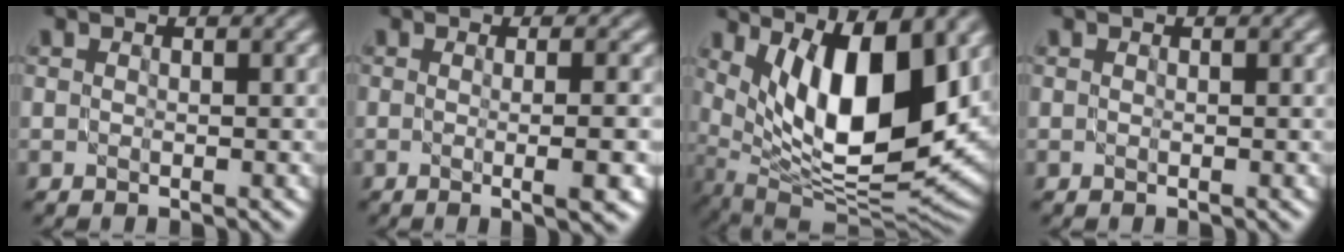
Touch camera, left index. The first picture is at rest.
{"total": 5.1, "force": [-0.3, 1.6, 4.8], "torque": [-0.039, 0.009, -0.012]}
{"total": 13.9, "force": [3.8, 5.4, 12.3], "torque": [-0.190, -0.017, 0.069]}
{"total": 0.0}